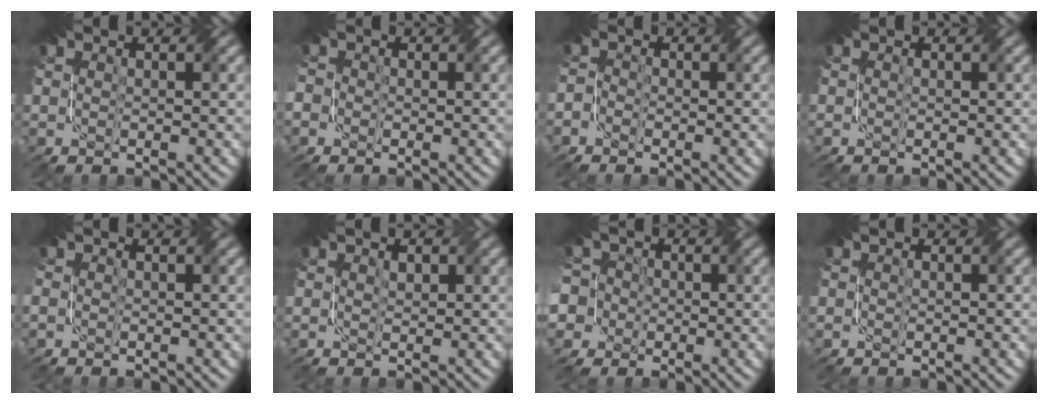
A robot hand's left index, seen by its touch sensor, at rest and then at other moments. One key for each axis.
{"total": 3.3, "fx": -0.6, "fy": 3.0, "fz": 1.1, "tx": -0.031, "ty": 0.020, "tz": -0.039}
{"total": 1.1, "fx": -0.9, "fy": 0.7, "fz": 0.1, "tx": 0.004, "ty": 0.002, "tz": -0.028}
{"total": 0.0}
{"total": 1.1, "fx": -0.2, "fy": 0.8, "fz": 0.7, "tx": -0.012, "ty": 0.002, "tz": -0.005}
{"total": 0.9, "fx": 0.5, "fy": 0.6, "fz": 0.5, "tx": -0.009, "ty": -0.002, "tz": 0.009}
{"total": 8.5, "fx": -1.3, "fy": 7.9, "fz": 3.0, "tx": -0.074, "ty": 0.024, "tz": -0.071}
{"total": 0.0}